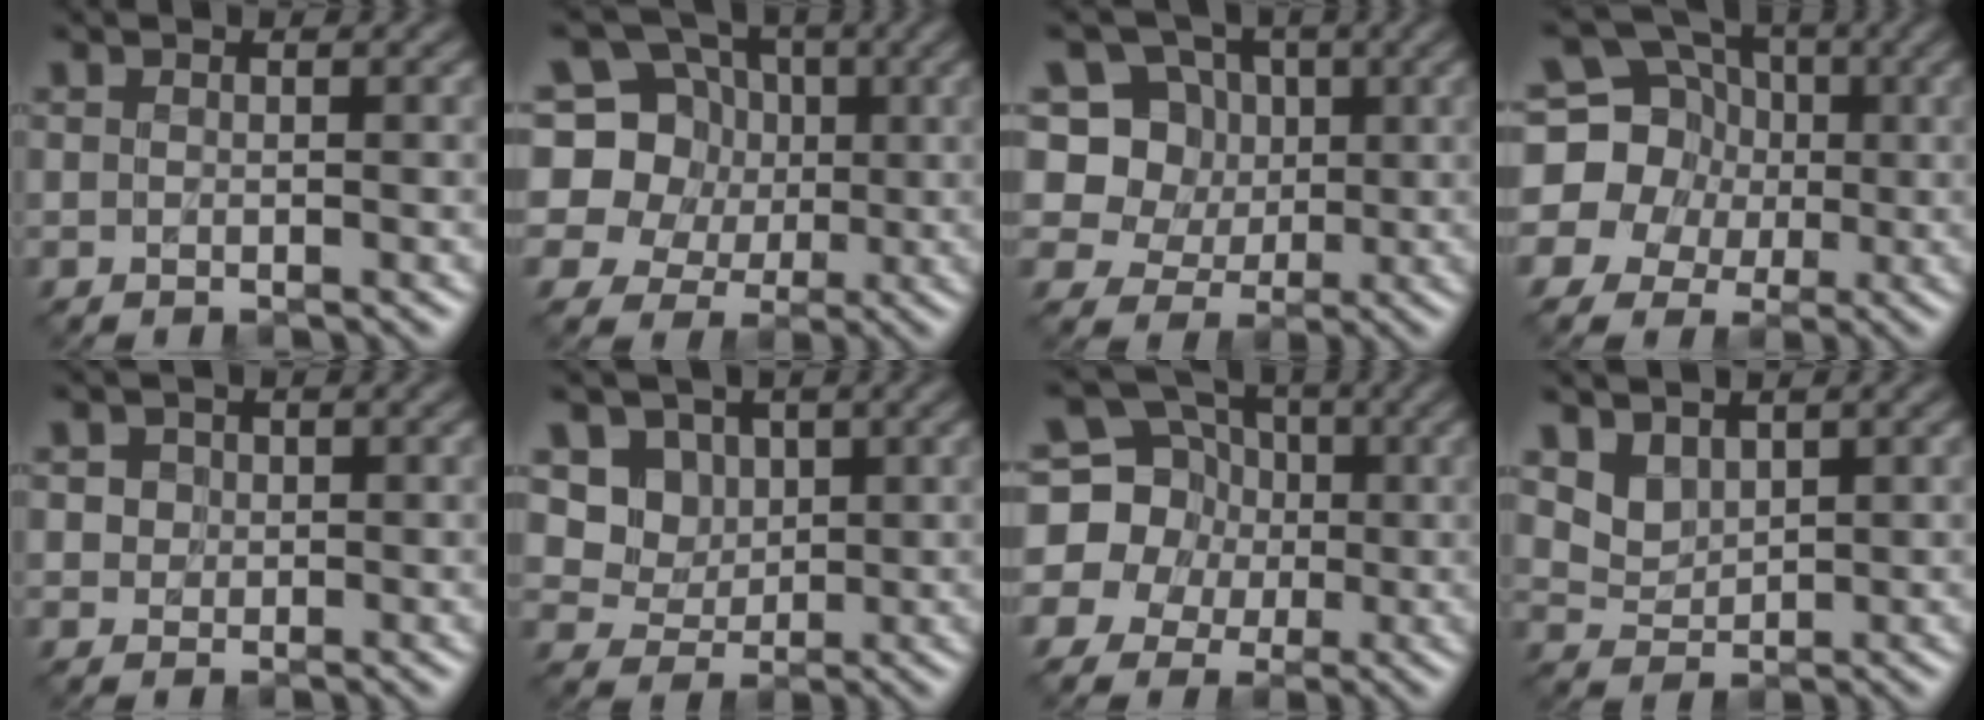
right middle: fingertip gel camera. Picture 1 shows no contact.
{"total": 10.8, "force": [3.5, 9.2, 4.3], "torque": [-0.110, 0.032, 0.050]}
{"total": 7.2, "force": [2.4, 6.2, 2.9], "torque": [-0.049, 0.007, 0.031]}
{"total": 12.7, "force": [1.9, 11.6, 4.8], "torque": [-0.124, 0.037, 0.005]}
{"total": 1.9, "force": [0.7, 1.6, 0.7], "torque": [-0.012, 0.004, 0.016]}
{"total": 4.6, "force": [1.9, 3.8, 1.6], "torque": [-0.047, -0.022, 0.047]}
{"total": 10.9, "force": [1.5, 10.1, 3.8], "torque": [-0.110, 0.042, 0.003]}
{"total": 2.6, "force": [2.0, 1.5, 0.9], "torque": [-0.028, -0.014, 0.052]}